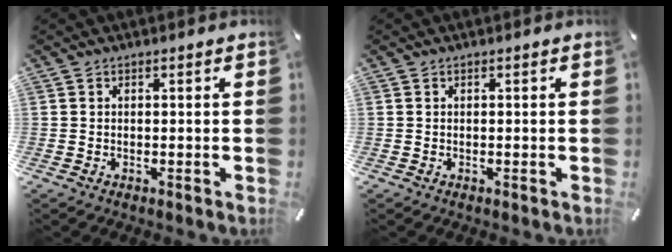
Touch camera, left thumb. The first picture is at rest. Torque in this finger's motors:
{"motor_torque": [-0.01, 0.00, 0.02, 0.02, 0.00]}